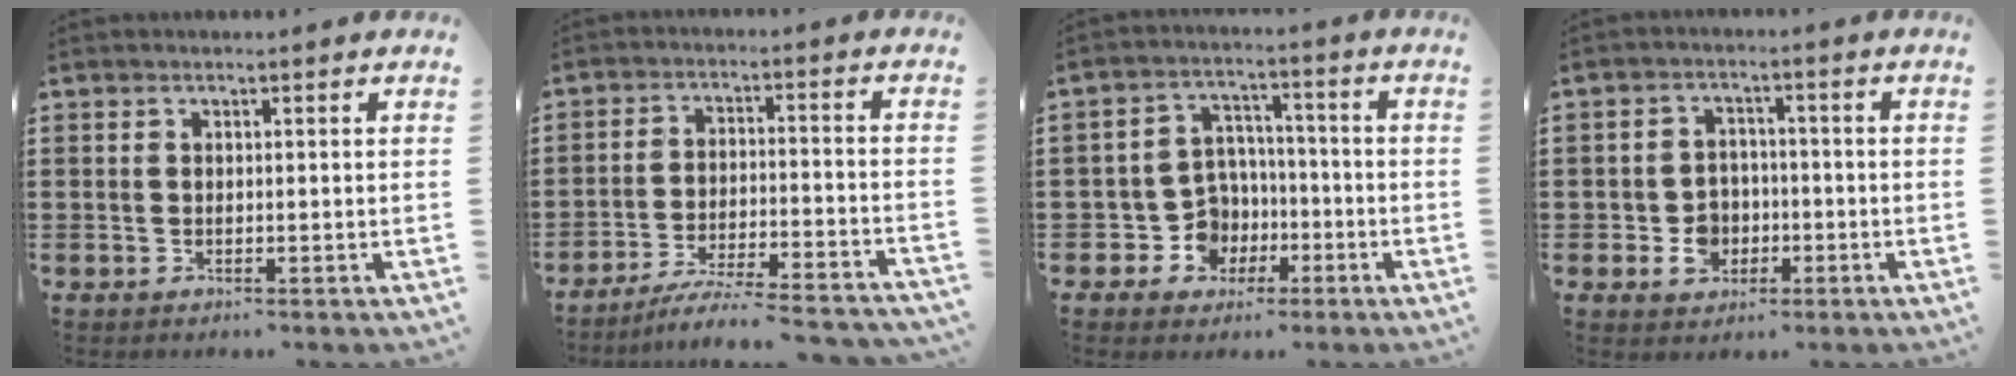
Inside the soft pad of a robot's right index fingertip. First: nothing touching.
{"total": 5.9, "force": [-5.5, -0.3, 2.1], "torque": [-0.041, -0.008, -0.108]}
{"total": 7.5, "force": [-2.1, 6.7, 2.8], "torque": [-0.081, 0.016, -0.033]}
{"total": 4.8, "force": [-1.6, 4.1, 2.0], "torque": [-0.044, 0.010, -0.028]}